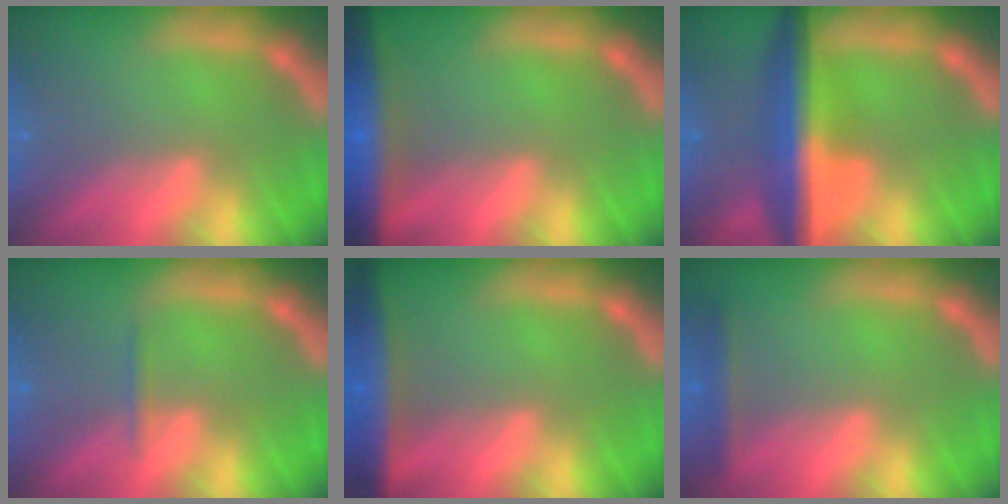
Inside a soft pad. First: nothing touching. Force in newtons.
{"total": 10.0}
{"total": 9.0}
{"total": 0.9}
{"total": 6.9}
{"total": 1.9}